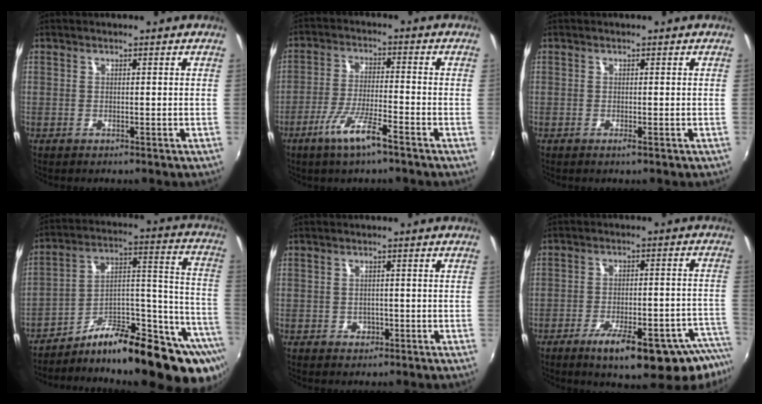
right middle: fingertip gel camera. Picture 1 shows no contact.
{"total": 8.2, "force": [-5.2, 0.7, 6.4], "torque": [-0.131, -0.010, -0.096]}
{"total": 1.2, "force": [-0.8, 0.2, 1.0], "torque": [-0.016, -0.002, -0.011]}
{"total": 23.7, "force": [-16.4, 6.3, 15.9], "torque": [-0.158, 0.022, -0.251]}
{"total": 2.1, "force": [-0.7, 1.8, 0.7], "torque": [-0.013, -0.001, -0.007]}
{"total": 20.2, "force": [-14.2, 4.4, 13.6], "torque": [-0.168, -0.026, -0.191]}